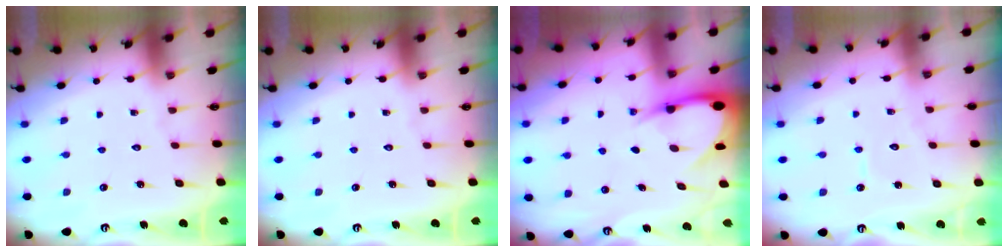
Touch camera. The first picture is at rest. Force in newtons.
{"total": 0.0}
{"total": 5.8, "press": 5.7, "slide": 0.6}
{"total": 3.7, "press": 3.7, "slide": 0.1}